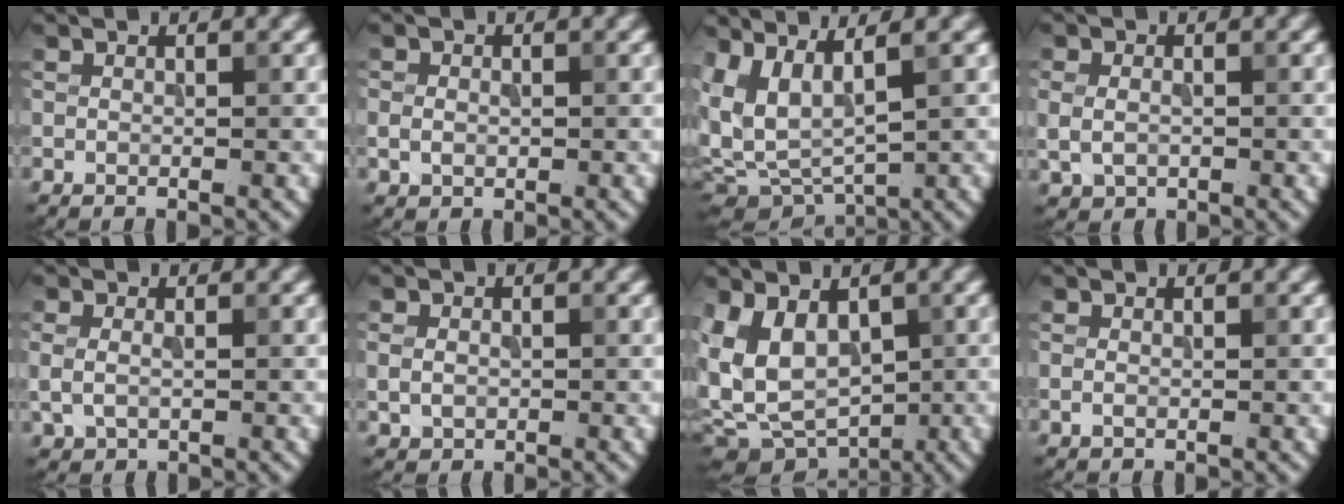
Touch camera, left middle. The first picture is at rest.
{"total": 1.6, "force": [-0.1, 1.3, 0.9], "torque": [-0.016, -0.001, -0.002]}
{"total": 5.9, "force": [0.9, 2.7, 5.2], "torque": [-0.124, -0.010, 0.029]}
{"total": 2.5, "force": [-0.2, 2.0, 1.5], "torque": [-0.031, -0.006, 0.000]}
{"total": 1.8, "force": [-0.1, 1.3, 1.3], "torque": [-0.030, -0.002, 0.001]}
{"total": 2.0, "force": [-0.1, 1.6, 1.1], "torque": [-0.021, -0.003, 0.002]}
{"total": 7.3, "force": [-0.3, 5.1, 5.2], "torque": [-0.105, -0.010, -0.003]}
{"total": 0.8, "force": [-0.1, 0.6, 0.5], "torque": [-0.011, -0.001, -0.003]}